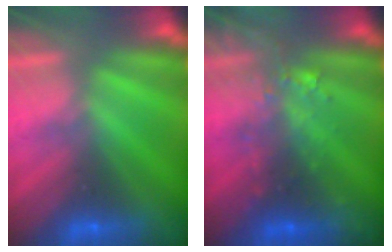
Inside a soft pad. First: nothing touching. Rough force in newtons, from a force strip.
{"total": 7.8}